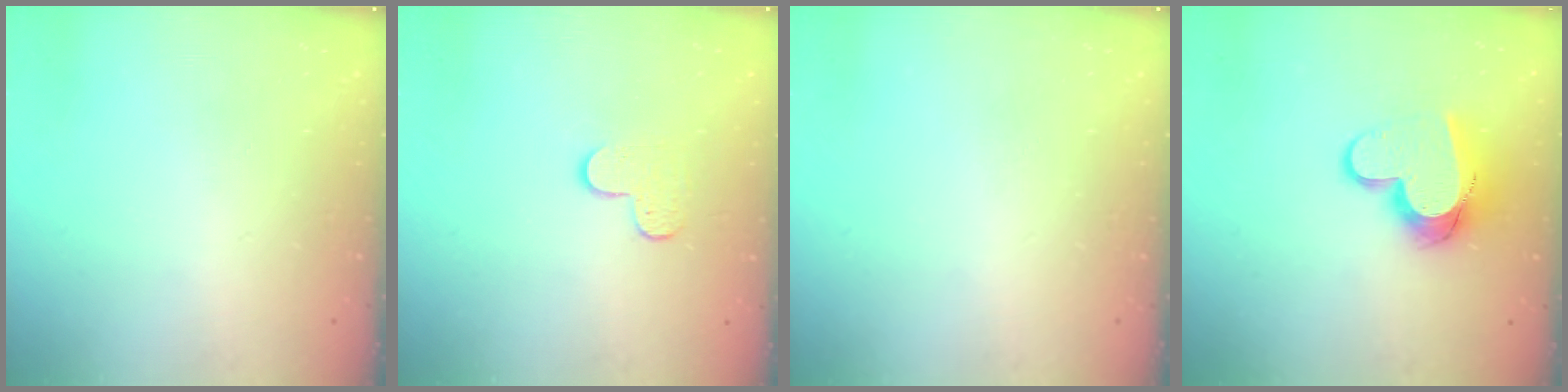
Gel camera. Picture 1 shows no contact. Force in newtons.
{"total": 4.7, "press": 4.7, "slide": 0.5}
{"total": 0.0}
{"total": 12.7, "press": 12.7, "slide": 1.4}